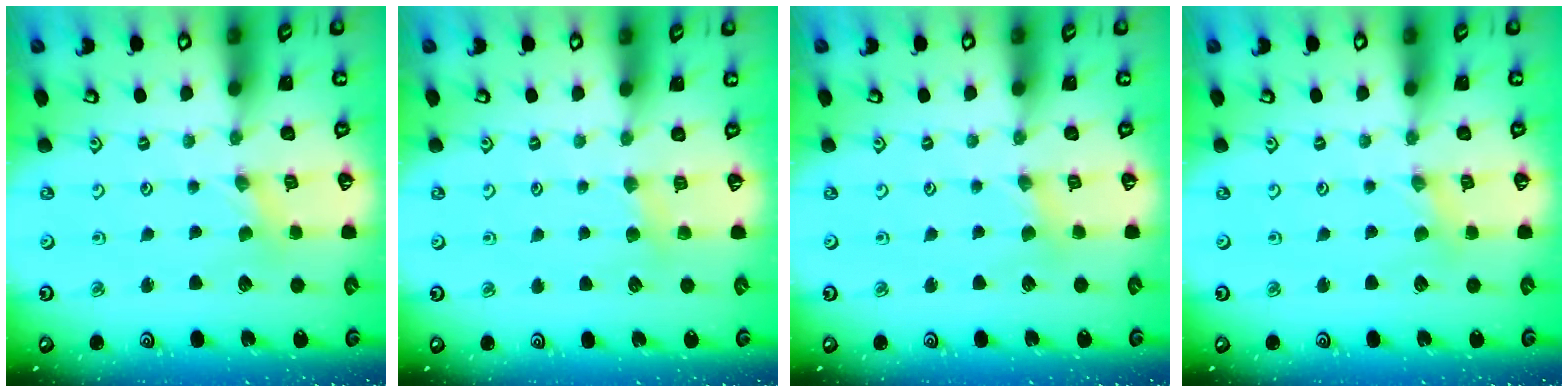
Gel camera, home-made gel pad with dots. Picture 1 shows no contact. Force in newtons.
{"total": 3.8, "press": 3.7, "slide": 0.7}
{"total": 2.1, "press": 2.0, "slide": 0.3}
{"total": 1.3, "press": 1.2, "slide": 0.3}